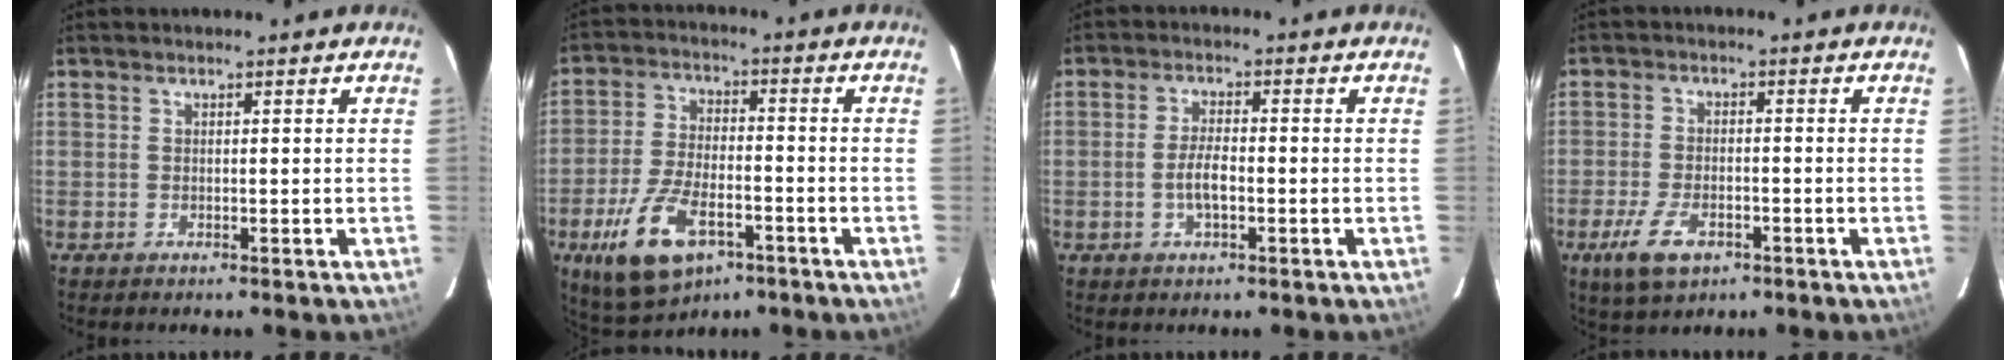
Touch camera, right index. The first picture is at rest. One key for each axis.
{"total": 14.5, "fx": -7.2, "fy": 7.0, "fz": 10.5, "tx": -0.225, "ty": -0.020, "tz": -0.123}
{"total": 3.9, "fx": -1.2, "fy": 1.3, "fz": 3.5, "tx": -0.072, "ty": 0.001, "tz": -0.022}
{"total": 7.8, "fx": -4.2, "fy": 3.9, "fz": 5.3, "tx": -0.130, "ty": -0.011, "tz": -0.075}